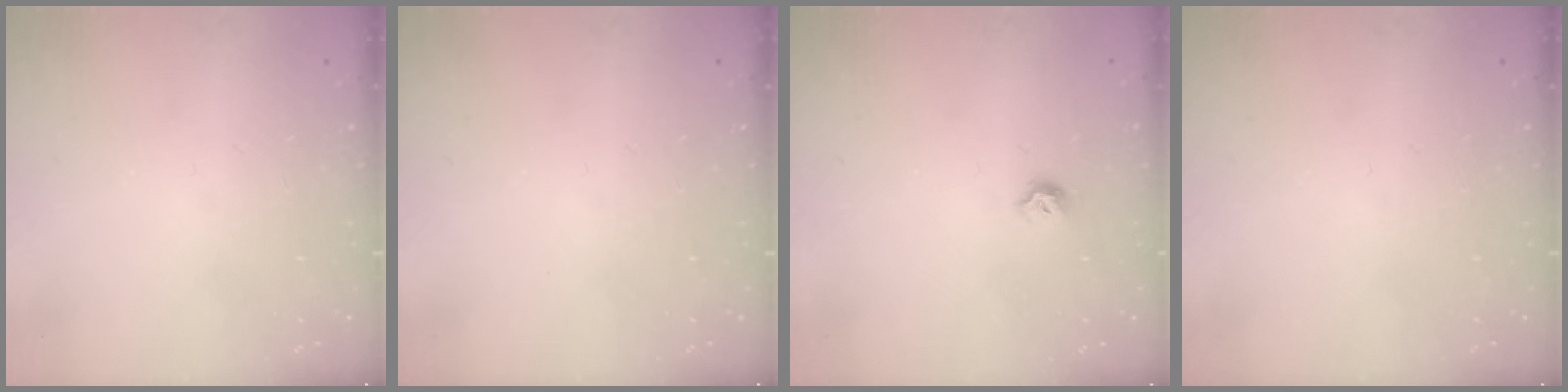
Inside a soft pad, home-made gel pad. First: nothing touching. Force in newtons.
{"total": 0.0}
{"total": 4.9, "press": 4.8, "slide": 0.9}
{"total": 0.0}